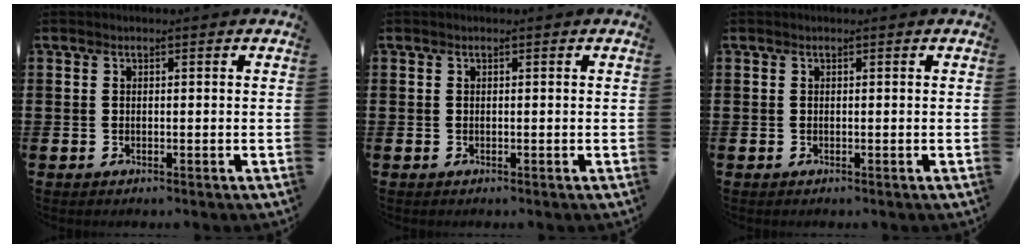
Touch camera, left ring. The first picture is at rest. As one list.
[{"total": 0.0}, {"total": 0.0}]